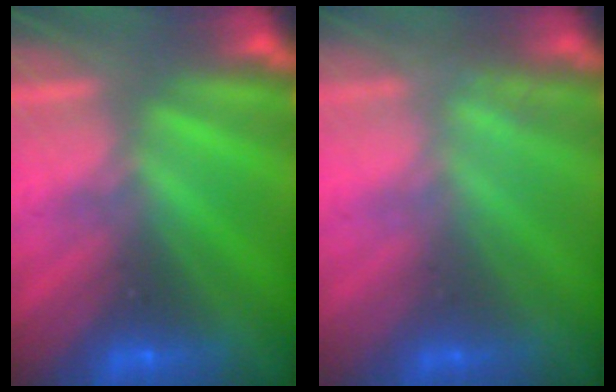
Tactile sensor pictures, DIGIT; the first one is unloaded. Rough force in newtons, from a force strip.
{"total": 2.6}